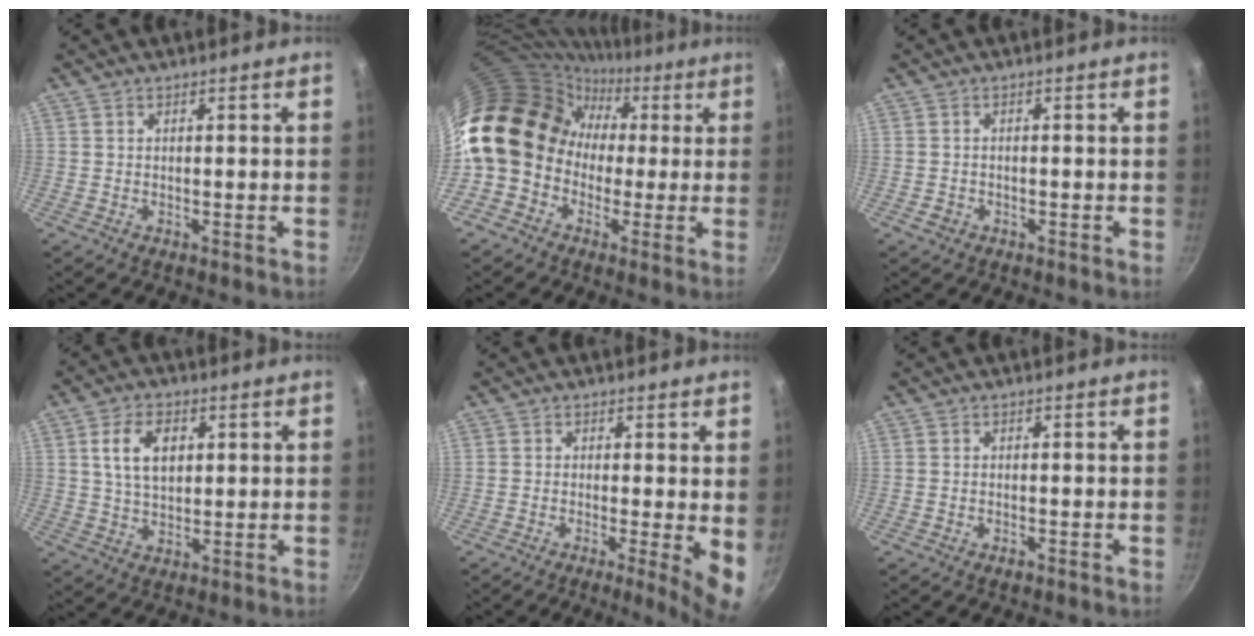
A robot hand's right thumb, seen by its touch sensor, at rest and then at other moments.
{"total": 17.4, "force": [-1.1, 15.1, 8.6], "torque": [-0.104, 0.058, -0.032]}
{"total": 1.5, "force": [-0.8, 1.2, 0.6], "torque": [-0.013, 0.007, -0.011]}
{"total": 8.4, "force": [2.2, 5.3, 6.1], "torque": [-0.095, 0.000, 0.040]}
{"total": 6.4, "force": [-0.6, 1.2, 6.3], "torque": [-0.083, -0.011, -0.008]}
{"total": 1.2, "force": [-0.7, 0.6, 0.7], "torque": [-0.016, 0.003, -0.014]}